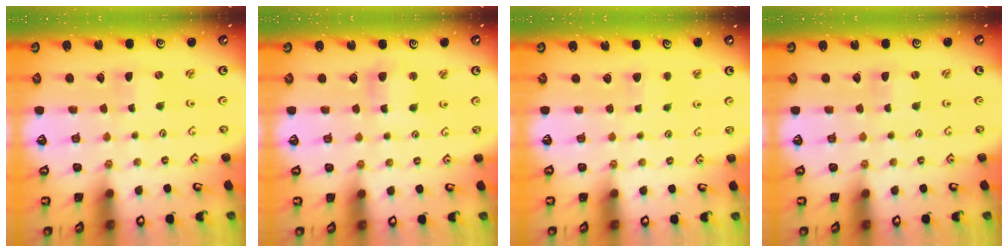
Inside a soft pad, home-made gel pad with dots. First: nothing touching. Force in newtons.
{"total": 5.6, "press": 5.6, "slide": 0.6}
{"total": 3.3, "press": 3.2, "slide": 0.5}
{"total": 0.0}